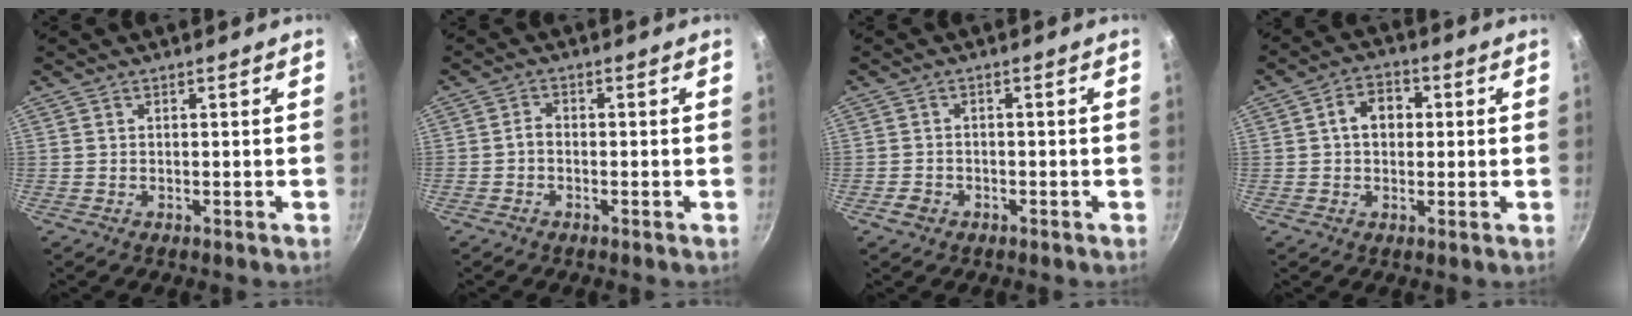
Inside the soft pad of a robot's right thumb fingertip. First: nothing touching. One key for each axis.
{"total": 1.7, "fx": -0.6, "fy": 1.1, "fz": 1.1, "tx": -0.021, "ty": 0.011, "tz": -0.017}
{"total": 2.4, "fx": -1.3, "fy": 1.8, "fz": 0.9, "tx": -0.015, "ty": 0.016, "tz": -0.021}
{"total": 6.4, "fx": 0.8, "fy": 4.9, "fz": 4.0, "tx": -0.037, "ty": 0.013, "tz": 0.004}